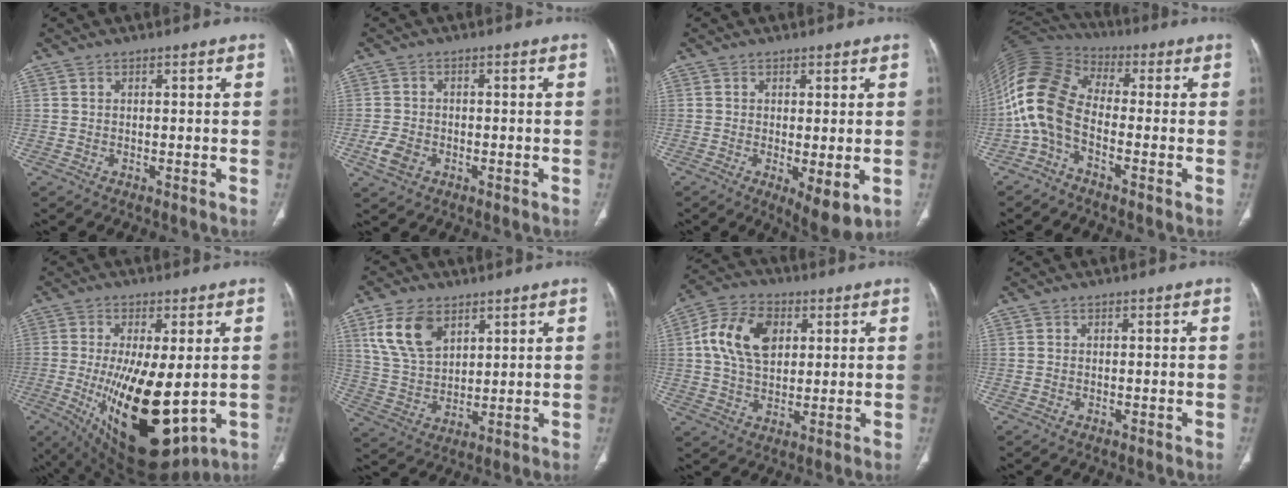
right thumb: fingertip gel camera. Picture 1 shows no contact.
{"total": 4.3, "force": [-1.6, 3.2, 2.4], "torque": [-0.044, 0.008, -0.026]}
{"total": 6.5, "force": [-1.4, 2.2, 6.0], "torque": [-0.093, -0.022, -0.016]}
{"total": 12.2, "force": [-2.8, 7.1, 9.5], "torque": [-0.208, 0.053, -0.071]}
{"total": 20.8, "force": [-3.1, 8.4, 18.8], "torque": [-0.329, -0.031, -0.020]}
{"total": 11.2, "force": [5.5, 6.8, 7.0], "torque": [-0.120, -0.017, 0.117]}
{"total": 12.6, "force": [3.0, 8.4, 9.0], "torque": [-0.155, 0.008, 0.048]}
{"total": 0.0}